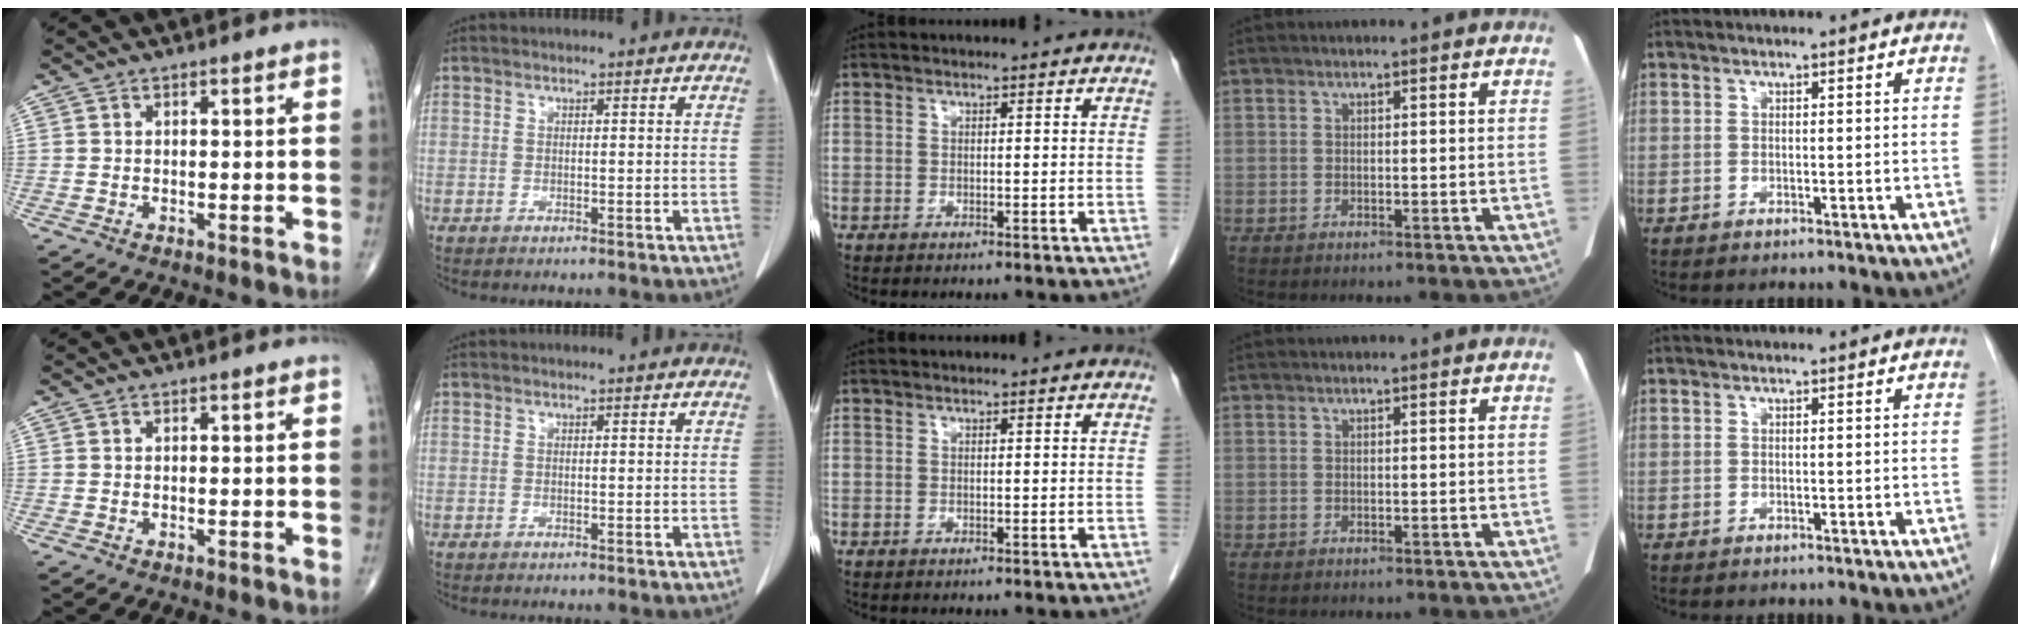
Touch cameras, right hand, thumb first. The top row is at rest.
{}